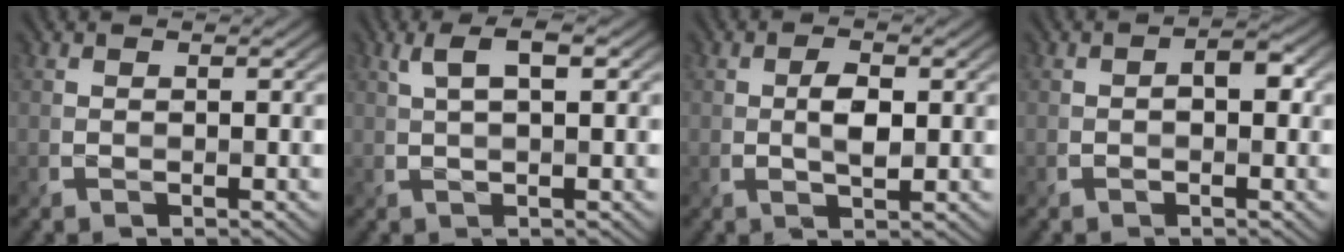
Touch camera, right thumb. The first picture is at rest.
{"total": 3.8, "force": [1.4, 1.0, 3.4], "torque": [-0.073, 0.007, 0.025]}
{"total": 2.8, "force": [0.1, 1.2, 2.5], "torque": [-0.045, -0.002, 0.000]}
{"total": 2.9, "force": [-0.2, 1.8, 2.3], "torque": [-0.030, -0.001, -0.004]}